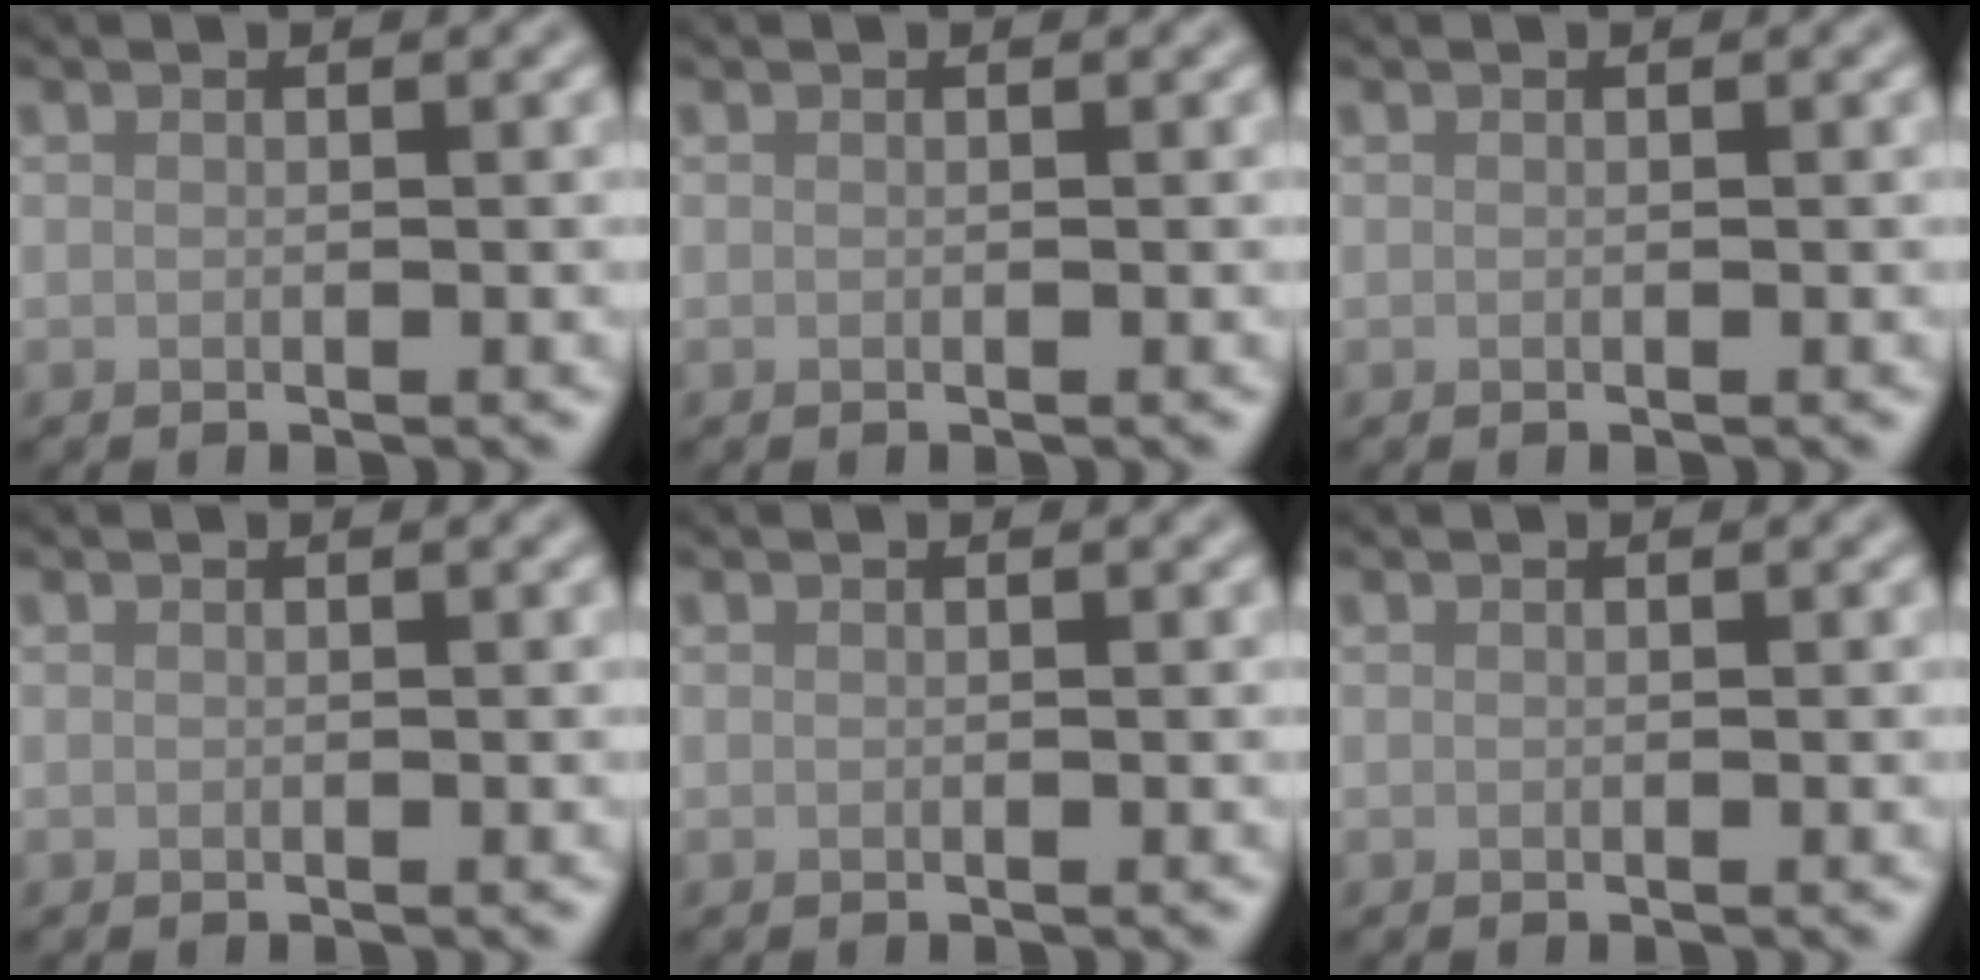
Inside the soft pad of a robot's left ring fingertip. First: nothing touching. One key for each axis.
{"total": 0.0}
{"total": 0.0}
{"total": 0.0}
{"total": 0.0}
{"total": 0.0}